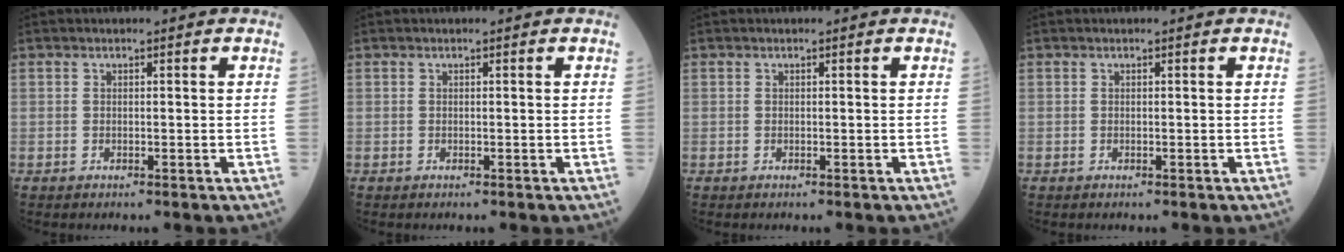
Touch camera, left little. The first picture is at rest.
{"total": 0.0}
{"total": 0.0}
{"total": 0.0}